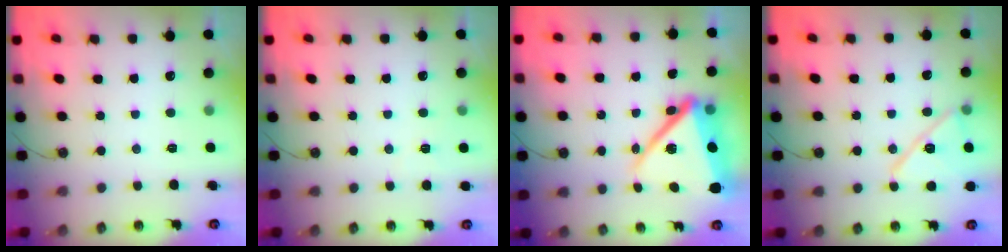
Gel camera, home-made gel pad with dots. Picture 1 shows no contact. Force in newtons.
{"total": 2.6, "press": 1.9, "slide": 1.8}
{"total": 18.6, "press": 18.5, "slide": 1.8}
{"total": 13.5, "press": 13.4, "slide": 1.3}